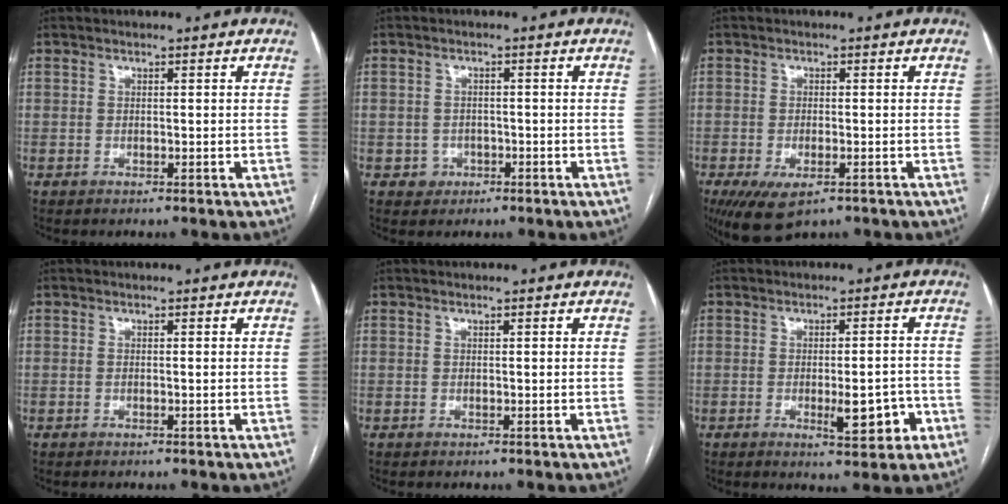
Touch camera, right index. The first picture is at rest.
{"total": 2.7, "force": [-1.0, 2.5, 0.2], "torque": [0.006, 0.012, -0.011]}
{"total": 6.7, "force": [-3.7, 2.7, 4.8], "torque": [-0.083, -0.015, -0.056]}
{"total": 0.0}
{"total": 0.0}
{"total": 6.2, "force": [-2.2, 1.8, 5.6], "torque": [-0.070, 0.000, -0.022]}